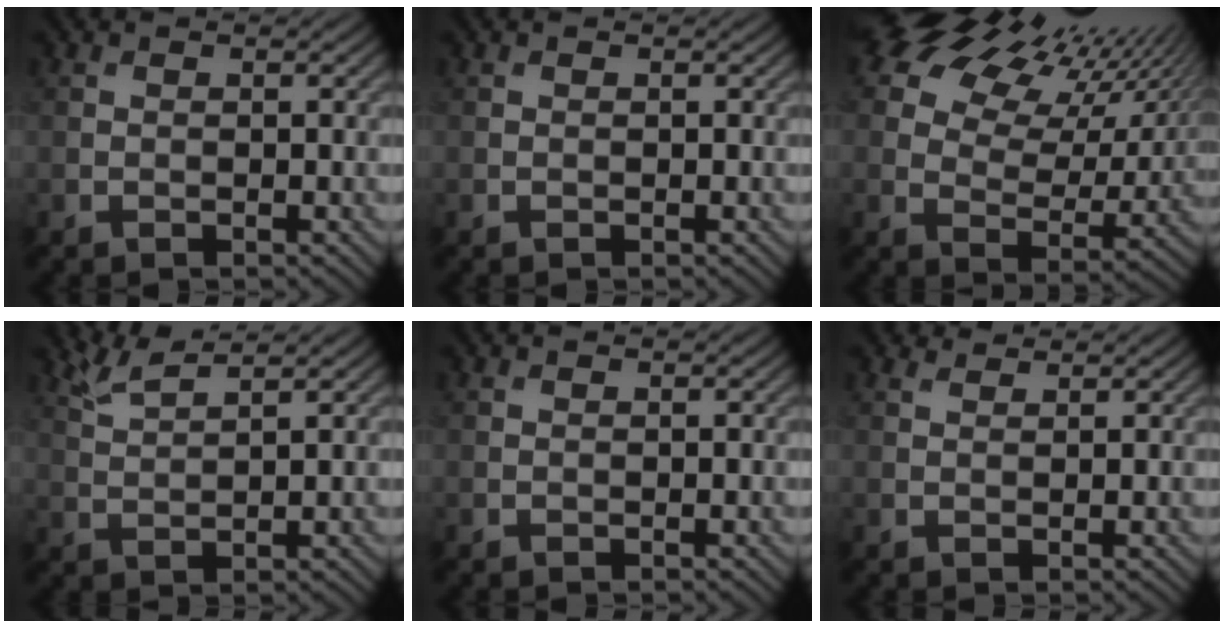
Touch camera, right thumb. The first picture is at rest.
{"total": 0.0}
{"total": 16.6, "force": [11.4, 6.9, 9.9], "torque": [-0.202, 0.050, 0.170]}
{"total": 3.2, "force": [2.9, 0.0, 1.5], "torque": [-0.042, 0.008, 0.068]}
{"total": 0.0}
{"total": 1.7, "force": [1.6, 0.3, 0.4], "torque": [-0.019, 0.006, 0.033]}